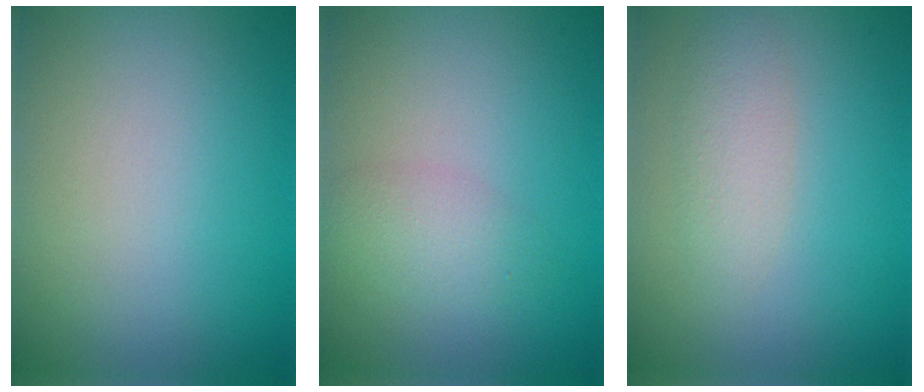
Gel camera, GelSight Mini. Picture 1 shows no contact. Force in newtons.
{"total": 2.1, "press": 2.1, "slide": 0.0}
{"total": 2.3, "press": 2.3, "slide": 0.1}